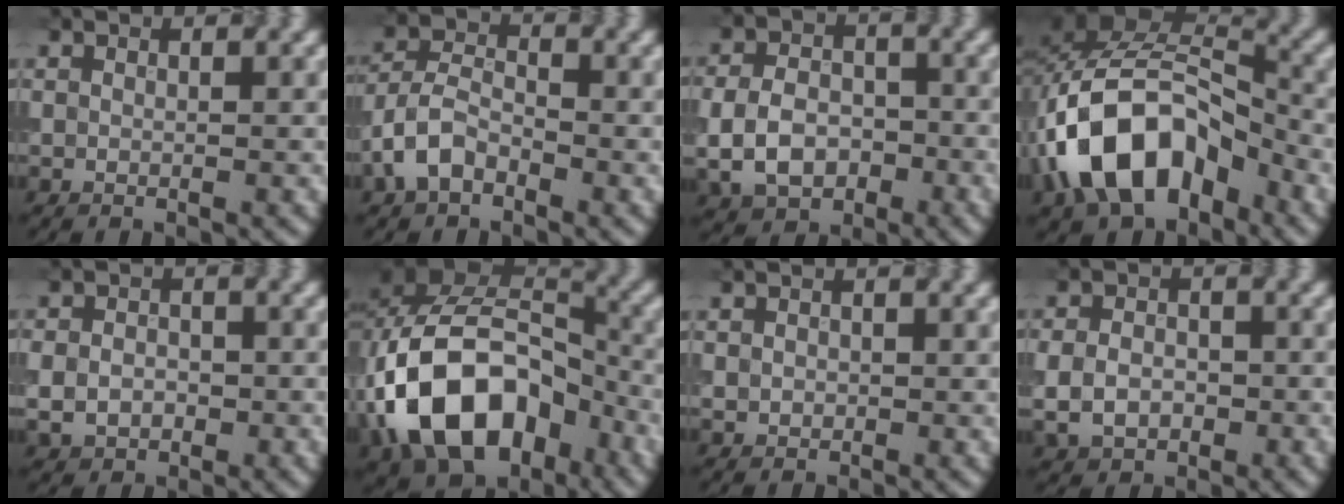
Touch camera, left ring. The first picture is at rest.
{"total": 3.9, "force": [-2.1, 2.3, 2.3], "torque": [-0.046, 0.008, -0.050]}
{"total": 5.7, "force": [-1.8, 4.2, 3.5], "torque": [-0.067, -0.003, -0.037]}
{"total": 11.2, "force": [-4.7, 6.9, 7.5], "torque": [-0.134, 0.015, -0.091]}
{"total": 3.5, "force": [-0.7, 2.8, 2.0], "torque": [-0.035, -0.006, -0.013]}
{"total": 13.6, "force": [-4.6, 9.1, 9.0], "torque": [-0.161, 0.009, -0.088]}
{"total": 0.9, "force": [0.0, 0.9, 0.4], "torque": [-0.002, -0.002, -0.002]}
{"total": 4.2, "force": [-1.1, 3.1, 2.5], "torque": [-0.041, -0.005, -0.022]}